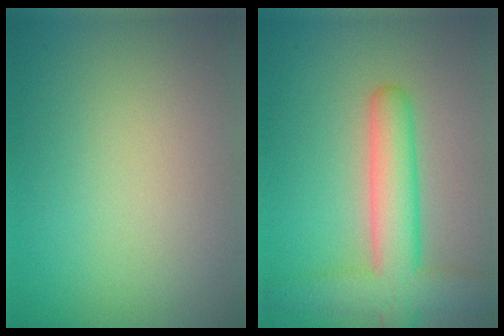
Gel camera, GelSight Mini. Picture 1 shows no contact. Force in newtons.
{"total": 6.6, "press": 6.5, "slide": 0.5}